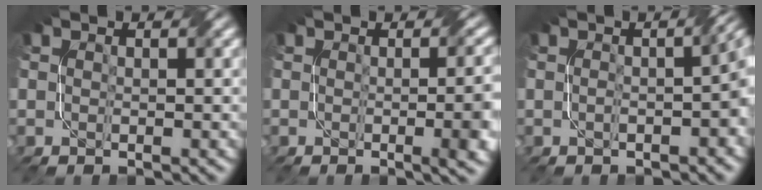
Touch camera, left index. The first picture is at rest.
{"total": 6.2, "force": [-0.7, 2.2, 5.7], "torque": [-0.040, 0.001, -0.005]}
{"total": 3.7, "force": [-0.8, 0.9, 3.5], "torque": [-0.051, 0.007, -0.012]}